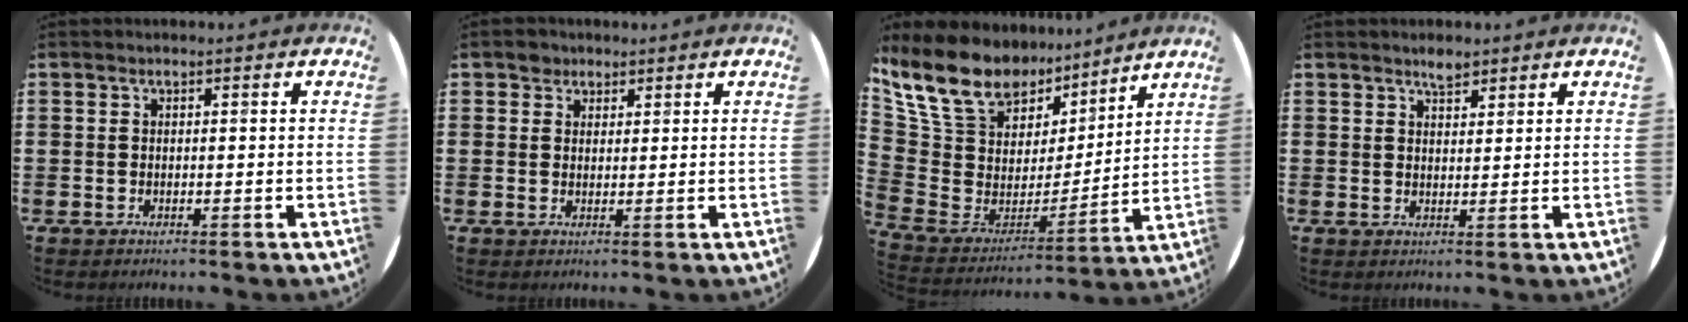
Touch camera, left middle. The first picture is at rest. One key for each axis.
{"total": 1.8, "fx": 1.4, "fy": 1.1, "fz": 0.0, "tx": 0.006, "ty": -0.001, "tz": 0.027}
{"total": 12.7, "fx": 10.6, "fy": 6.2, "fz": 3.1, "tx": -0.132, "ty": -0.074, "tz": 0.197}
{"total": 2.1, "fx": 1.9, "fy": 0.7, "fz": 0.6, "tx": -0.007, "ty": -0.001, "tz": 0.034}